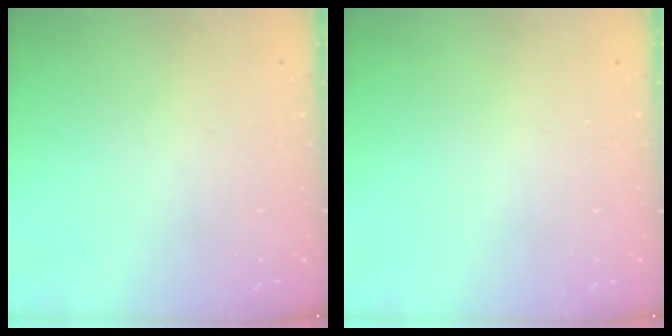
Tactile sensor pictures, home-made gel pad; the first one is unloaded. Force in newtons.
{"total": 0.0}